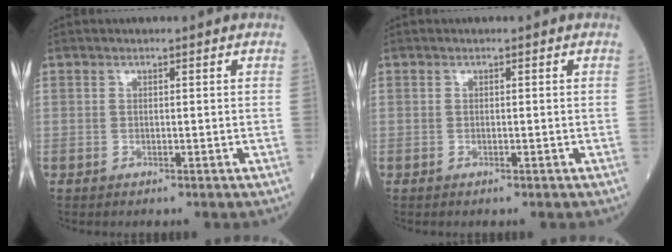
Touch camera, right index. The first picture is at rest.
{"total": 0.0}